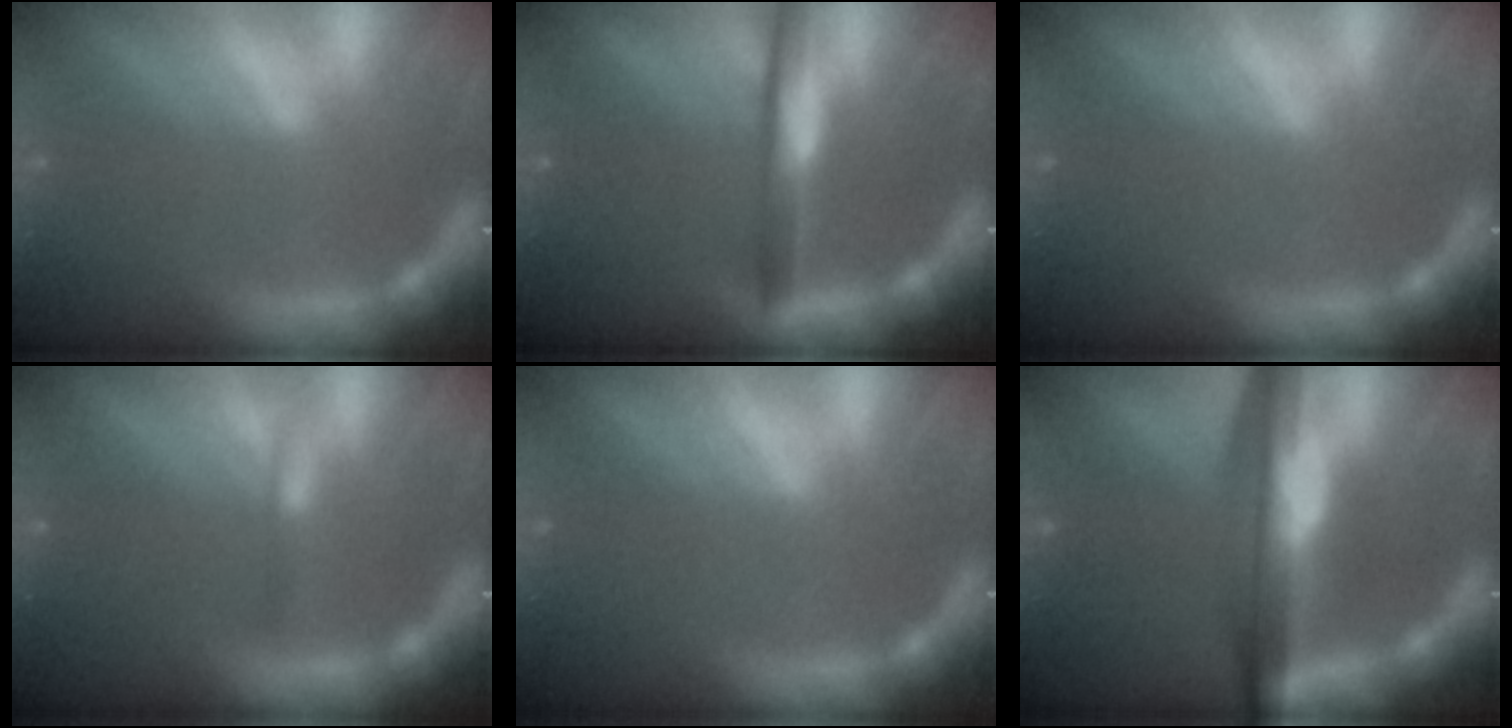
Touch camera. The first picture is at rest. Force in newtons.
{"total": 4.0}
{"total": 0.0}
{"total": 0.9}
{"total": 0.0}
{"total": 9.6}